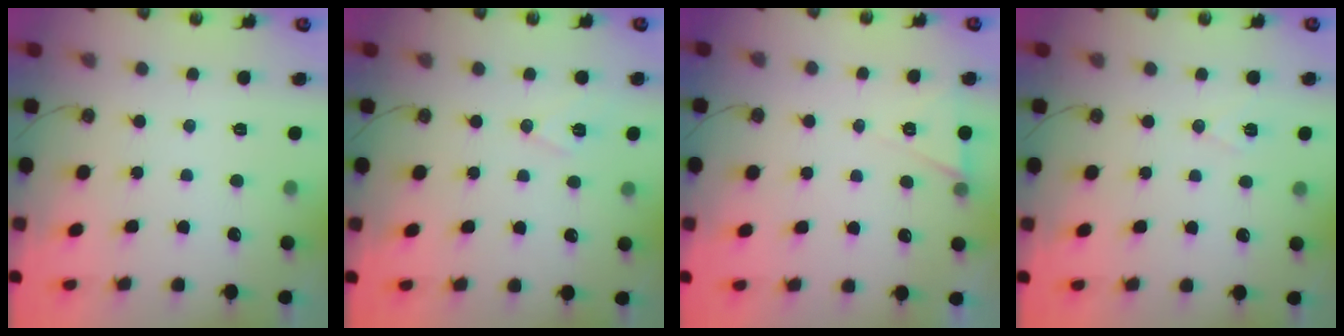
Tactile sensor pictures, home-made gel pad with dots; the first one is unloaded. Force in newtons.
{"total": 7.5, "press": 6.6, "slide": 3.7}
{"total": 6.3, "press": 4.2, "slide": 4.7}
{"total": 6.5, "press": 4.8, "slide": 4.4}